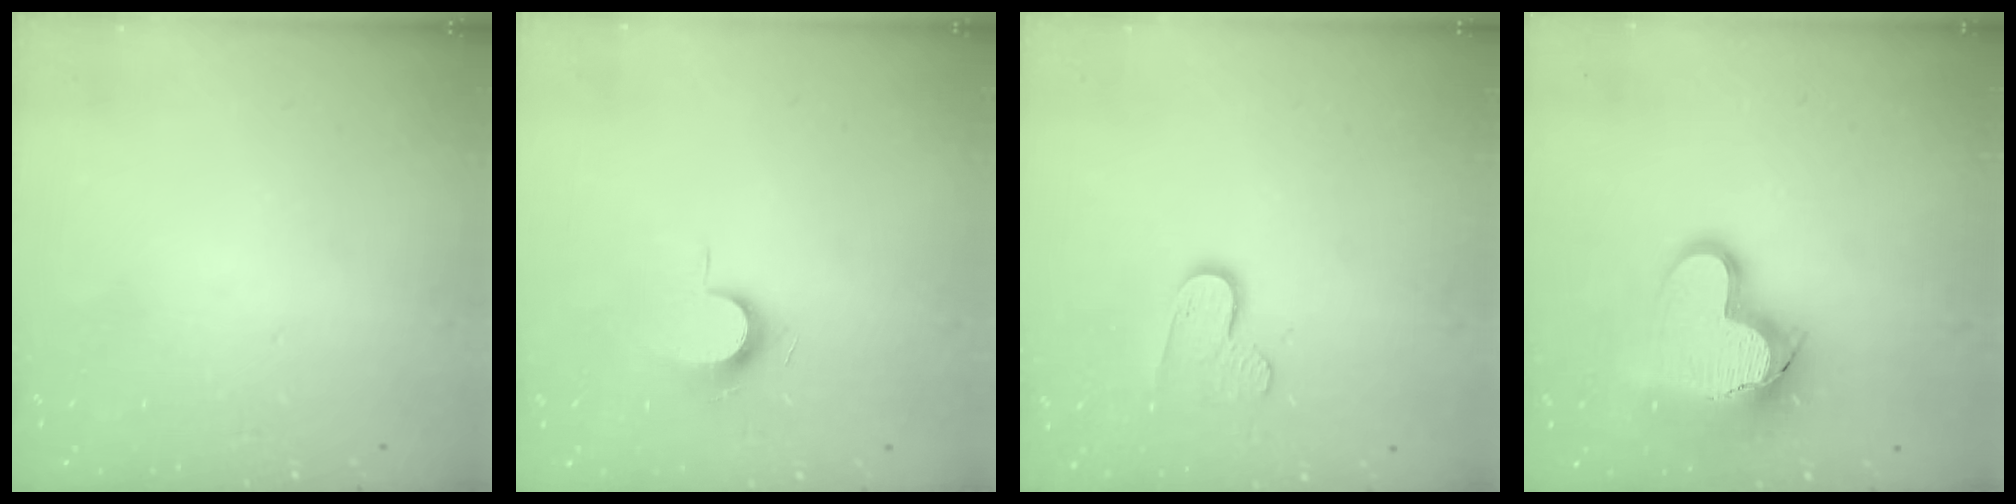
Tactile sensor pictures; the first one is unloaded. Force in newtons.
{"total": 6.9, "press": 6.9, "slide": 0.6}
{"total": 7.8, "press": 7.7, "slide": 0.6}
{"total": 16.9, "press": 16.7, "slide": 2.4}